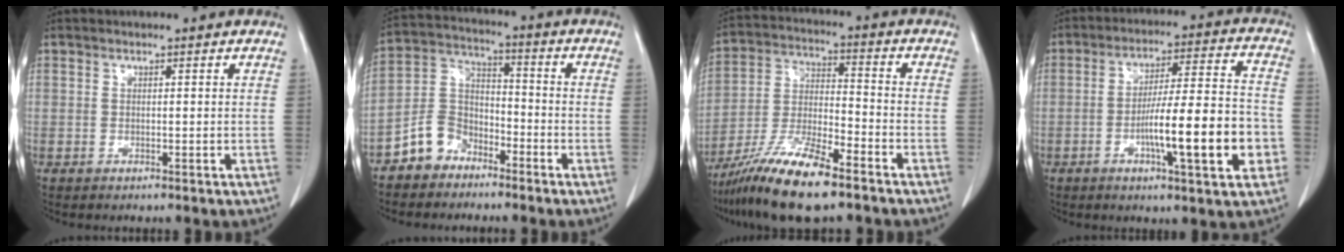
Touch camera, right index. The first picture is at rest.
{"total": 7.6, "force": [-5.3, 5.1, 2.0], "torque": [-0.046, 0.020, -0.106]}
{"total": 13.8, "force": [-9.9, 2.0, 9.4], "torque": [-0.187, -0.021, -0.180]}
{"total": 14.7, "force": [-4.3, 1.6, 14.0], "torque": [-0.223, 0.007, -0.066]}